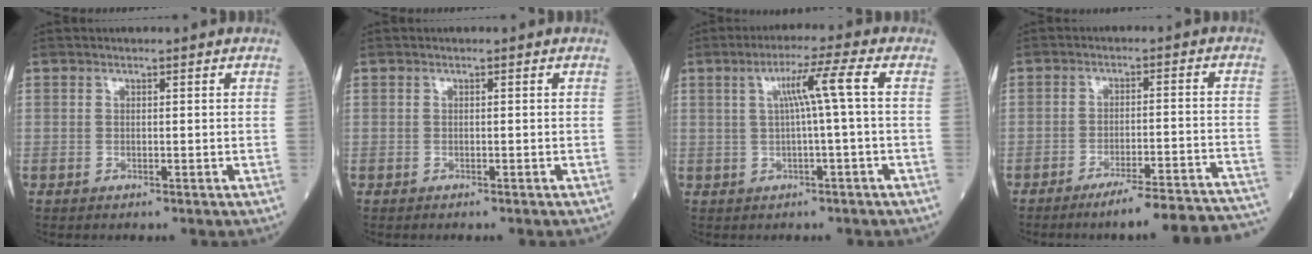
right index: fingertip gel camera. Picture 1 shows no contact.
{"total": 0.7, "force": [-0.6, 0.0, 0.3], "torque": [-0.004, 0.000, -0.009]}
{"total": 5.7, "force": [0.8, -1.2, 5.6], "torque": [-0.099, 0.014, 0.018]}
{"total": 17.8, "force": [-16.4, -0.2, 6.9], "torque": [-0.037, 0.008, -0.211]}